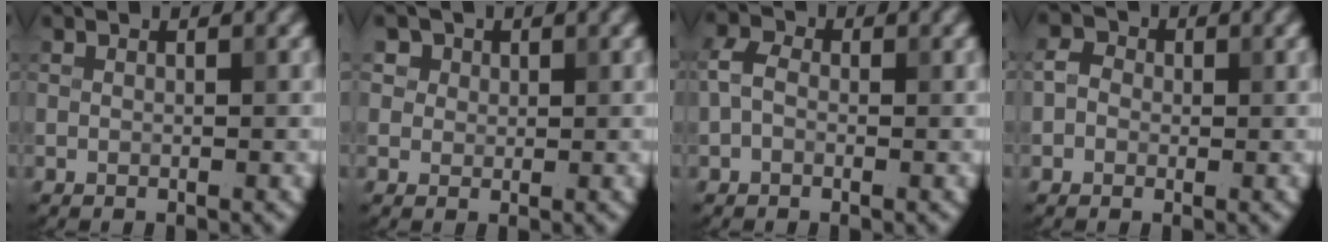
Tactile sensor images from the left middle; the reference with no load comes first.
{"total": 3.7, "force": [2.1, 2.7, 1.4], "torque": [-0.033, 0.003, 0.028]}
{"total": 2.3, "force": [-0.3, 1.7, 1.5], "torque": [-0.034, 0.009, -0.017]}
{"total": 1.8, "force": [-0.2, 1.6, 0.8], "torque": [-0.011, 0.003, -0.011]}